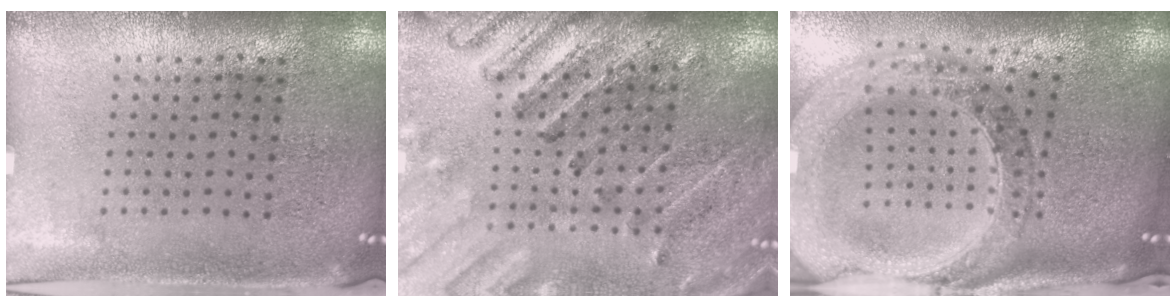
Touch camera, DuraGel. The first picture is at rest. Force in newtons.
{"total": 2.6, "press": 2.6, "slide": 0.2}
{"total": 2.7, "press": 2.4, "slide": 1.4}